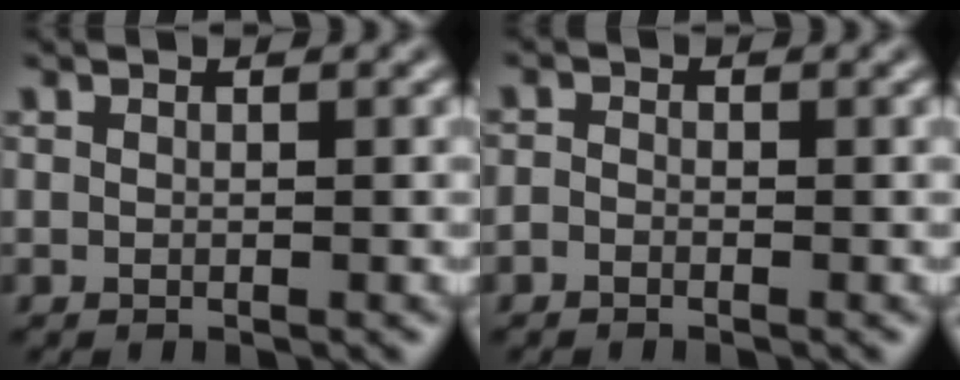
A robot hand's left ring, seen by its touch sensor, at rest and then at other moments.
{"total": 1.0, "force": [-0.7, 0.7, 0.2], "torque": [0.003, -0.001, -0.020]}